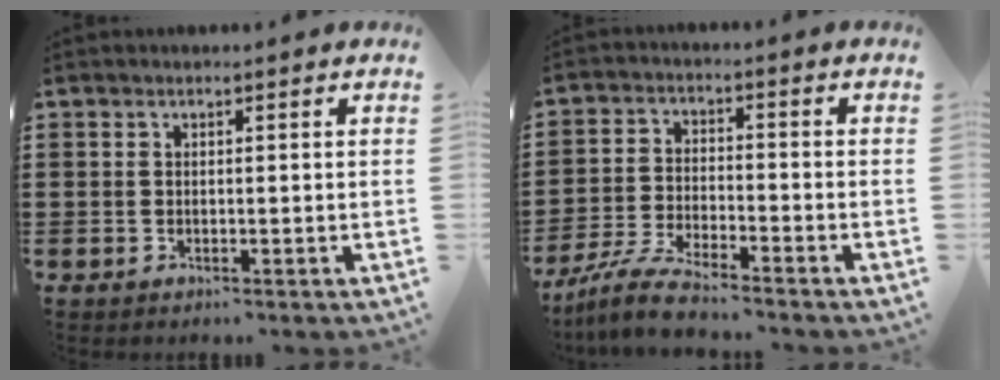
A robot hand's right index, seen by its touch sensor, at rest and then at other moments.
{"total": 6.0, "force": [-5.6, 0.1, 2.2], "torque": [-0.054, -0.008, -0.109]}